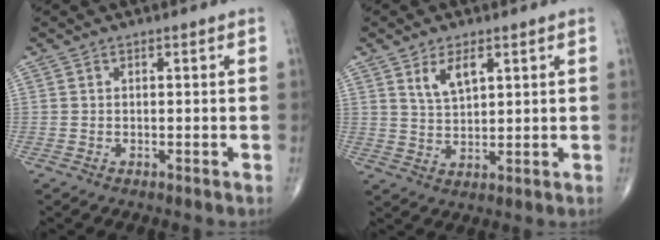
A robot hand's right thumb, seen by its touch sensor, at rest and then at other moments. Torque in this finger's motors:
{"motor_torque": [-0.17, 0.26, -0.10, 0.03, 0.08]}